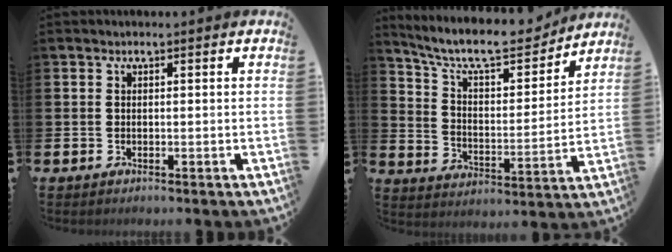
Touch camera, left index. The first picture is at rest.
{"total": 10.0, "force": [8.9, 2.6, 3.7], "torque": [-0.101, -0.061, 0.151]}